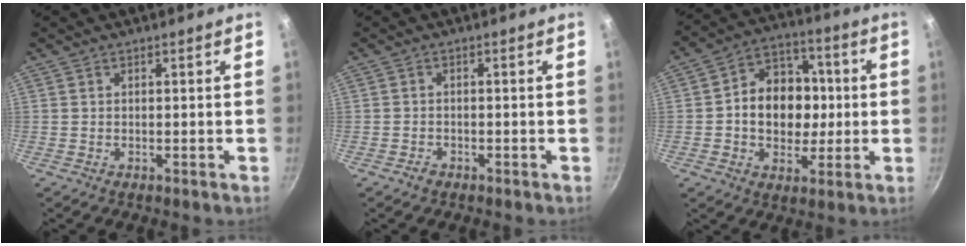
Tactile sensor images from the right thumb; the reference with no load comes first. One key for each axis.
{"total": 1.3, "fx": -1.0, "fy": 0.8, "fz": 0.3, "tx": -0.007, "ty": 0.004, "tz": -0.019}
{"total": 14.6, "fx": -0.1, "fy": 11.0, "fz": 9.5, "tx": -0.100, "ty": 0.028, "tz": -0.004}